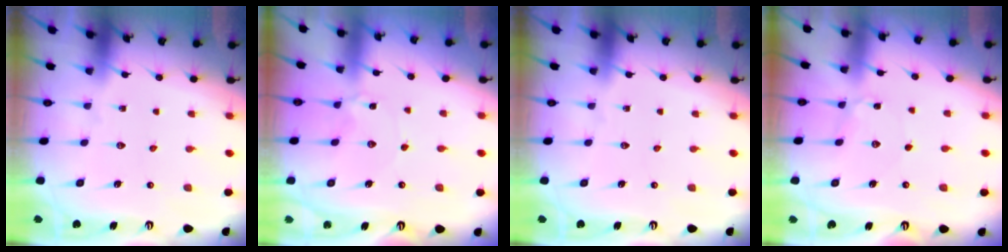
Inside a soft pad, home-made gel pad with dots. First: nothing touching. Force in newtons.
{"total": 2.5, "press": 2.5, "slide": 0.3}
{"total": 0.0}
{"total": 3.1, "press": 3.1, "slide": 0.4}